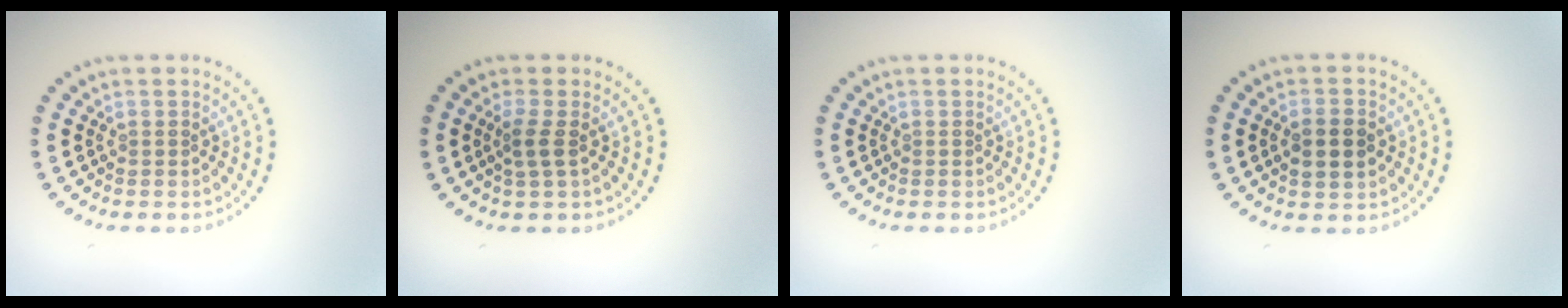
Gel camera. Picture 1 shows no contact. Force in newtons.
{"total": 1.6, "press": 1.3, "slide": 0.9}
{"total": 0.0}
{"total": 2.7, "press": 2.7, "slide": 0.2}